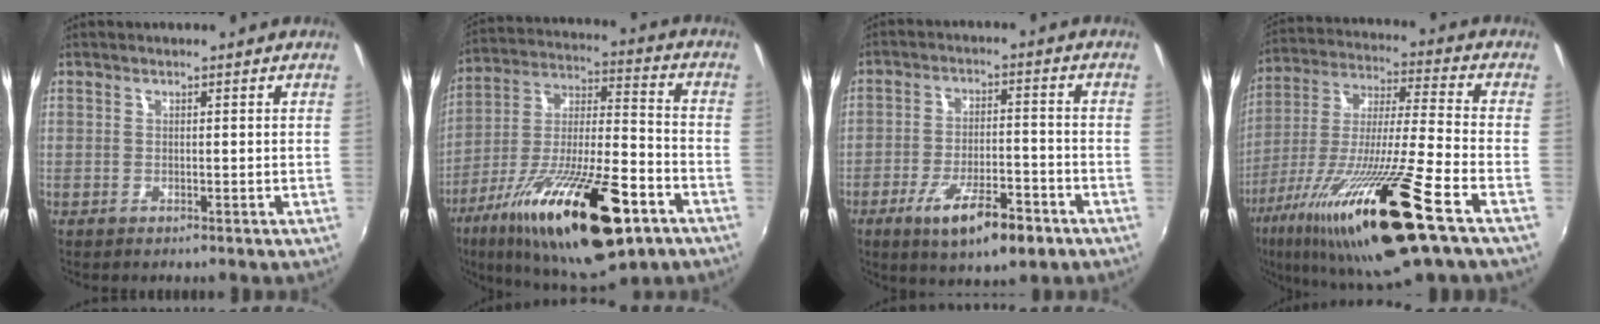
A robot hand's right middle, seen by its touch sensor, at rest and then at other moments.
{"total": 27.1, "force": [-14.1, 8.2, 21.7], "torque": [-0.375, -0.042, -0.229]}
{"total": 11.6, "force": [-6.7, 3.4, 8.9], "torque": [-0.169, -0.015, -0.105]}
{"total": 25.0, "force": [-13.8, 1.1, 20.8], "torque": [-0.391, -0.050, -0.247]}